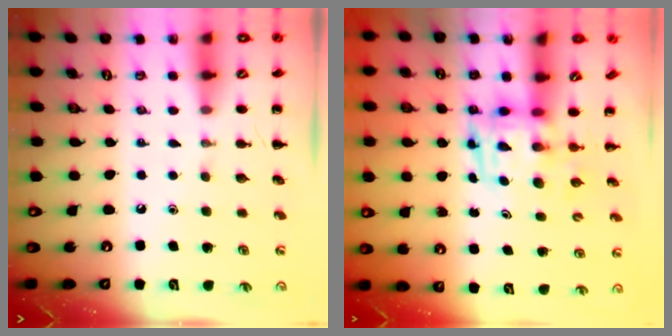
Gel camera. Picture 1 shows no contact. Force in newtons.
{"total": 3.9, "press": 3.8, "slide": 0.7}